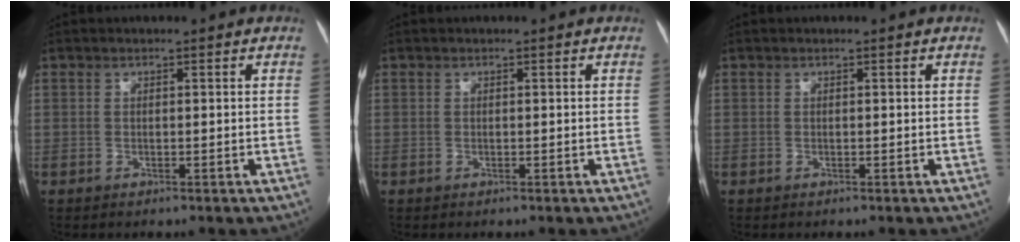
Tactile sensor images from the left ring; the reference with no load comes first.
{"total": 0.0}
{"total": 0.0}